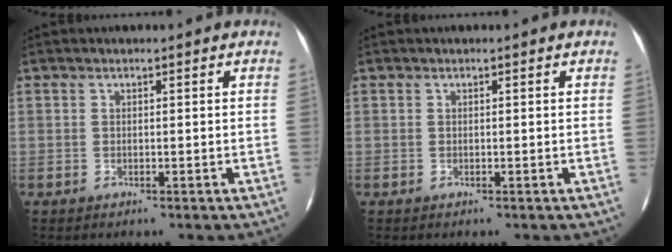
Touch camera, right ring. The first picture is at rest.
{"total": 0.0}